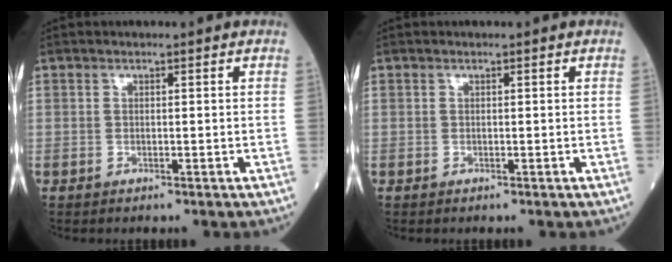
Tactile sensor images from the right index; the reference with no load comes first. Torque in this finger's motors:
{"motor_torque": [0.00, 0.00, 0.01, 0.00]}